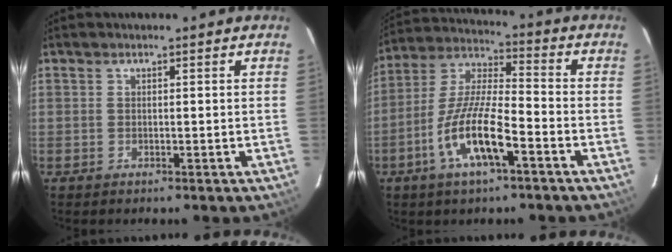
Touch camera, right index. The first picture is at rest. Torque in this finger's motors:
{"motor_torque": [1.17, -0.97, 0.60, 0.21]}